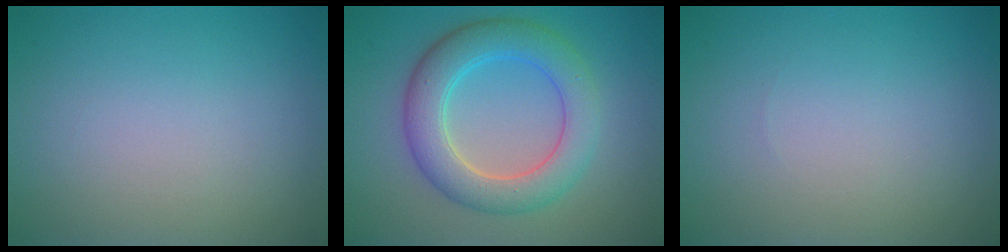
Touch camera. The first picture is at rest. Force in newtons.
{"total": 6.1, "press": 6.1, "slide": 0.3}
{"total": 0.0}